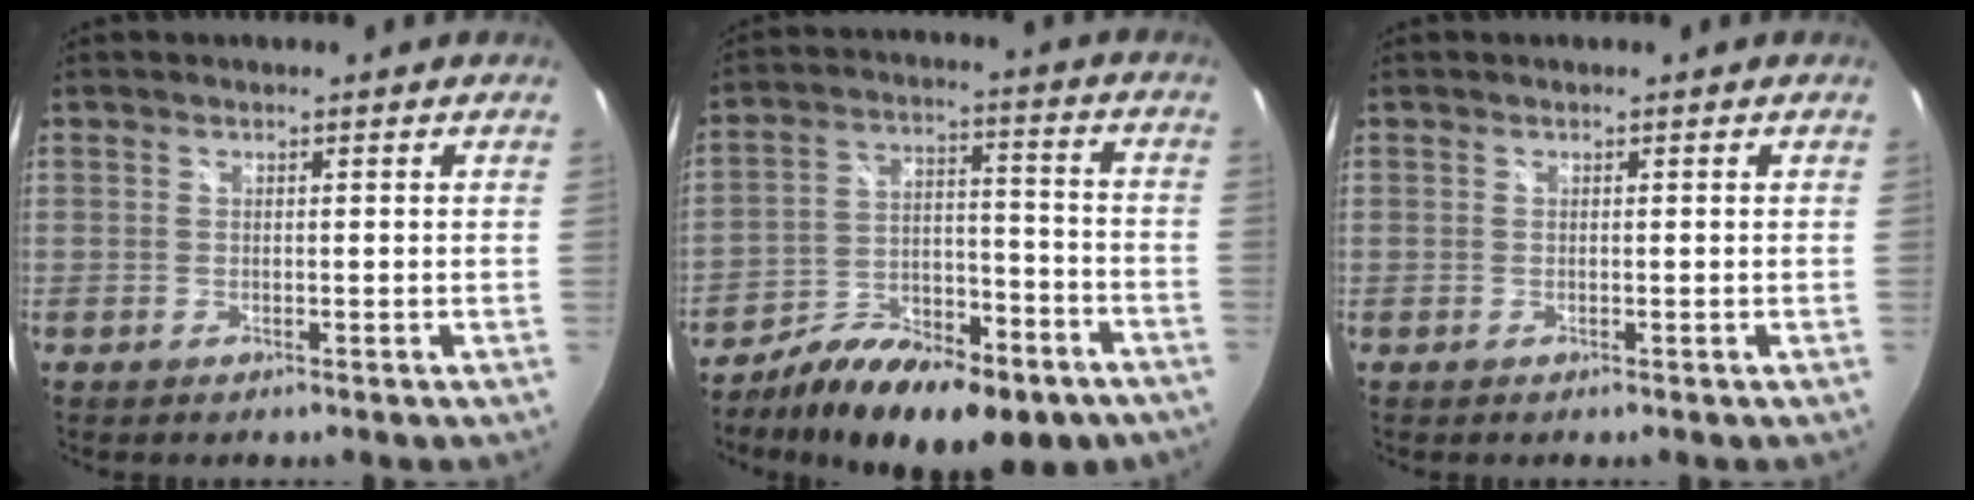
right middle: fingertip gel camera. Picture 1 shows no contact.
{"total": 21.1, "force": [-14.1, 9.1, 12.8], "torque": [-0.212, -0.010, -0.208]}
{"total": 0.0}